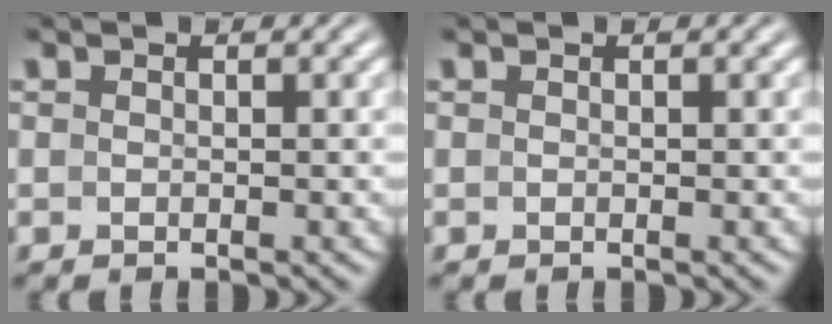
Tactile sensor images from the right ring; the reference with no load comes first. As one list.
[{"total": 0.0}]